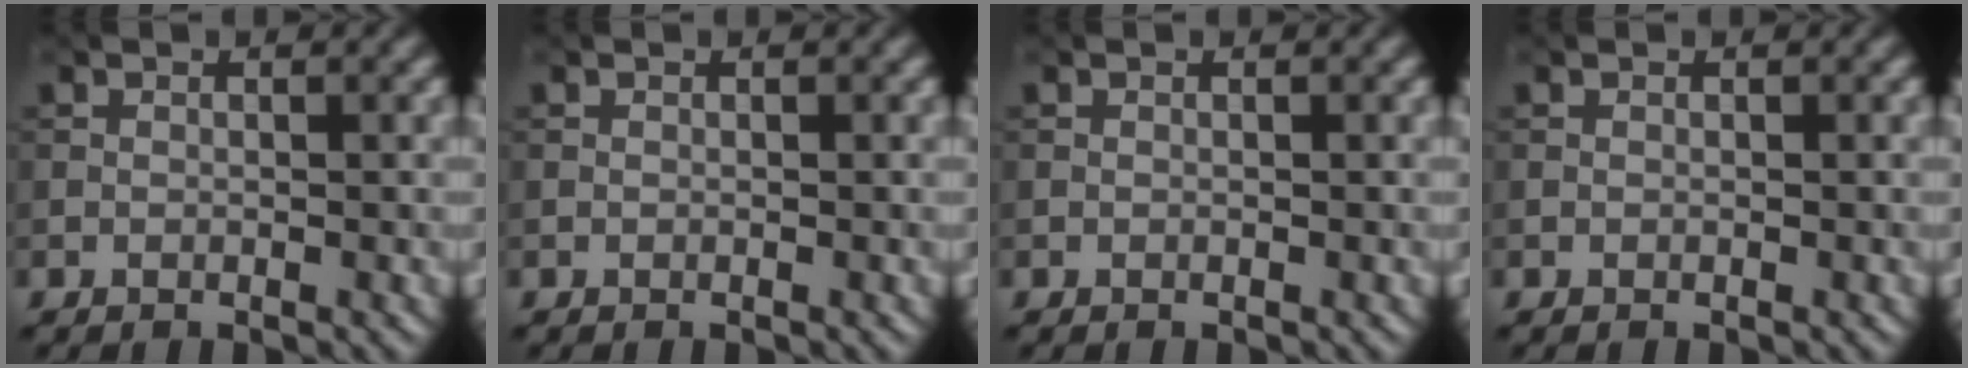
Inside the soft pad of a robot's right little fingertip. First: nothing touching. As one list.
[{"total": 0.0}, {"total": 0.0}, {"total": 0.0}]